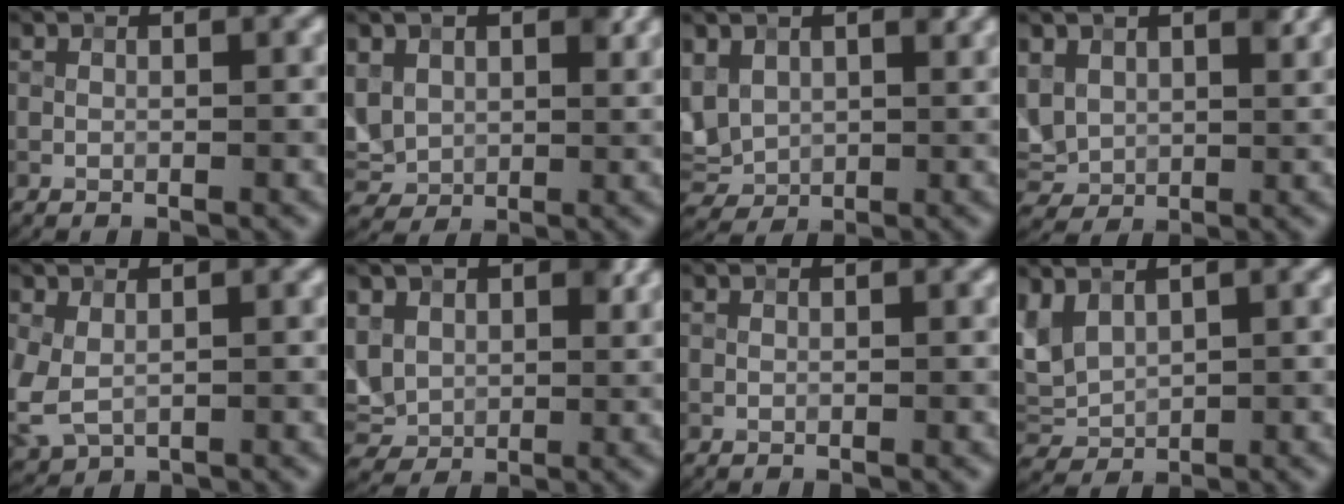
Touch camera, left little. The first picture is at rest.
{"total": 5.8, "force": [2.0, 4.6, 3.0], "torque": [-0.089, 0.001, 0.040]}
{"total": 5.3, "force": [1.9, 4.1, 2.8], "torque": [-0.085, 0.003, 0.043]}
{"total": 5.4, "force": [2.3, 4.0, 2.8], "torque": [-0.084, -0.001, 0.045]}
{"total": 3.6, "force": [-0.4, 2.5, 2.6], "torque": [-0.074, -0.013, 0.000]}
{"total": 6.6, "force": [2.3, 5.1, 3.4], "torque": [-0.095, 0.006, 0.041]}
{"total": 0.0}
{"total": 3.0, "force": [1.5, 1.9, 1.7], "torque": [-0.044, 0.004, 0.036]}